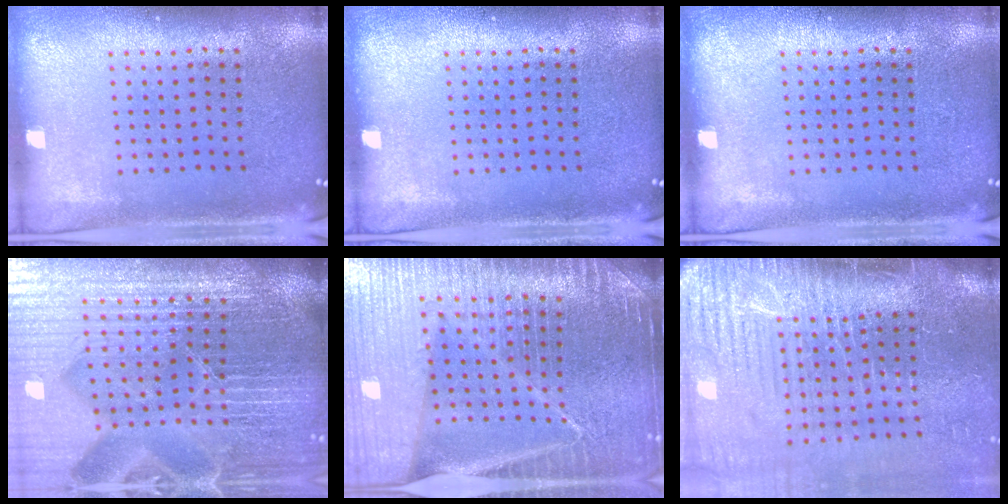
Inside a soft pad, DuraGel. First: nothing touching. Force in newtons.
{"total": 0.0}
{"total": 0.0}
{"total": 7.0, "press": 6.1, "slide": 3.4}
{"total": 5.6, "press": 5.0, "slide": 2.4}
{"total": 5.0, "press": 4.2, "slide": 2.7}